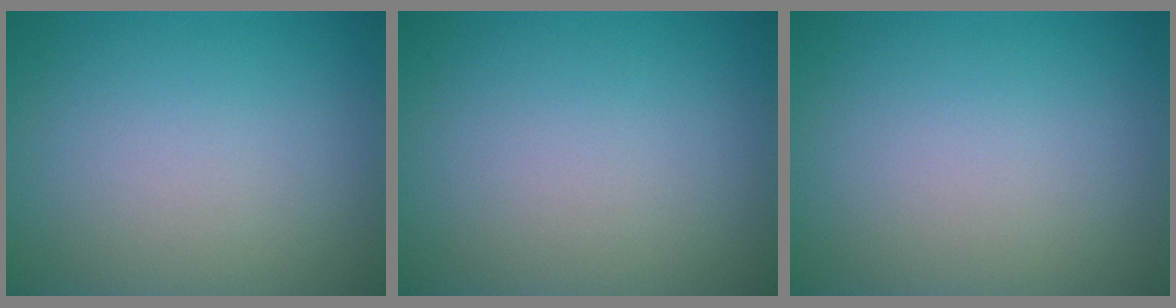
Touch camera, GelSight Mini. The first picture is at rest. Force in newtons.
{"total": 0.0}
{"total": 0.0}